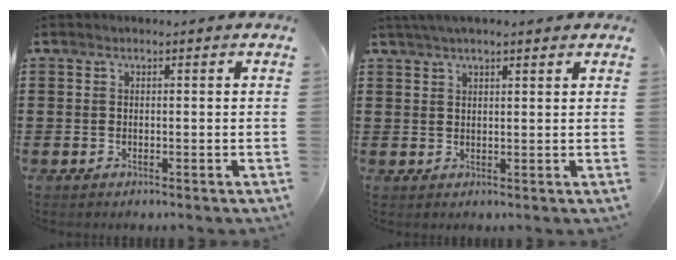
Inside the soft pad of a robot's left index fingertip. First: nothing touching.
{"total": 2.9, "force": [2.3, 0.6, 1.7], "torque": [-0.037, 0.007, 0.042]}